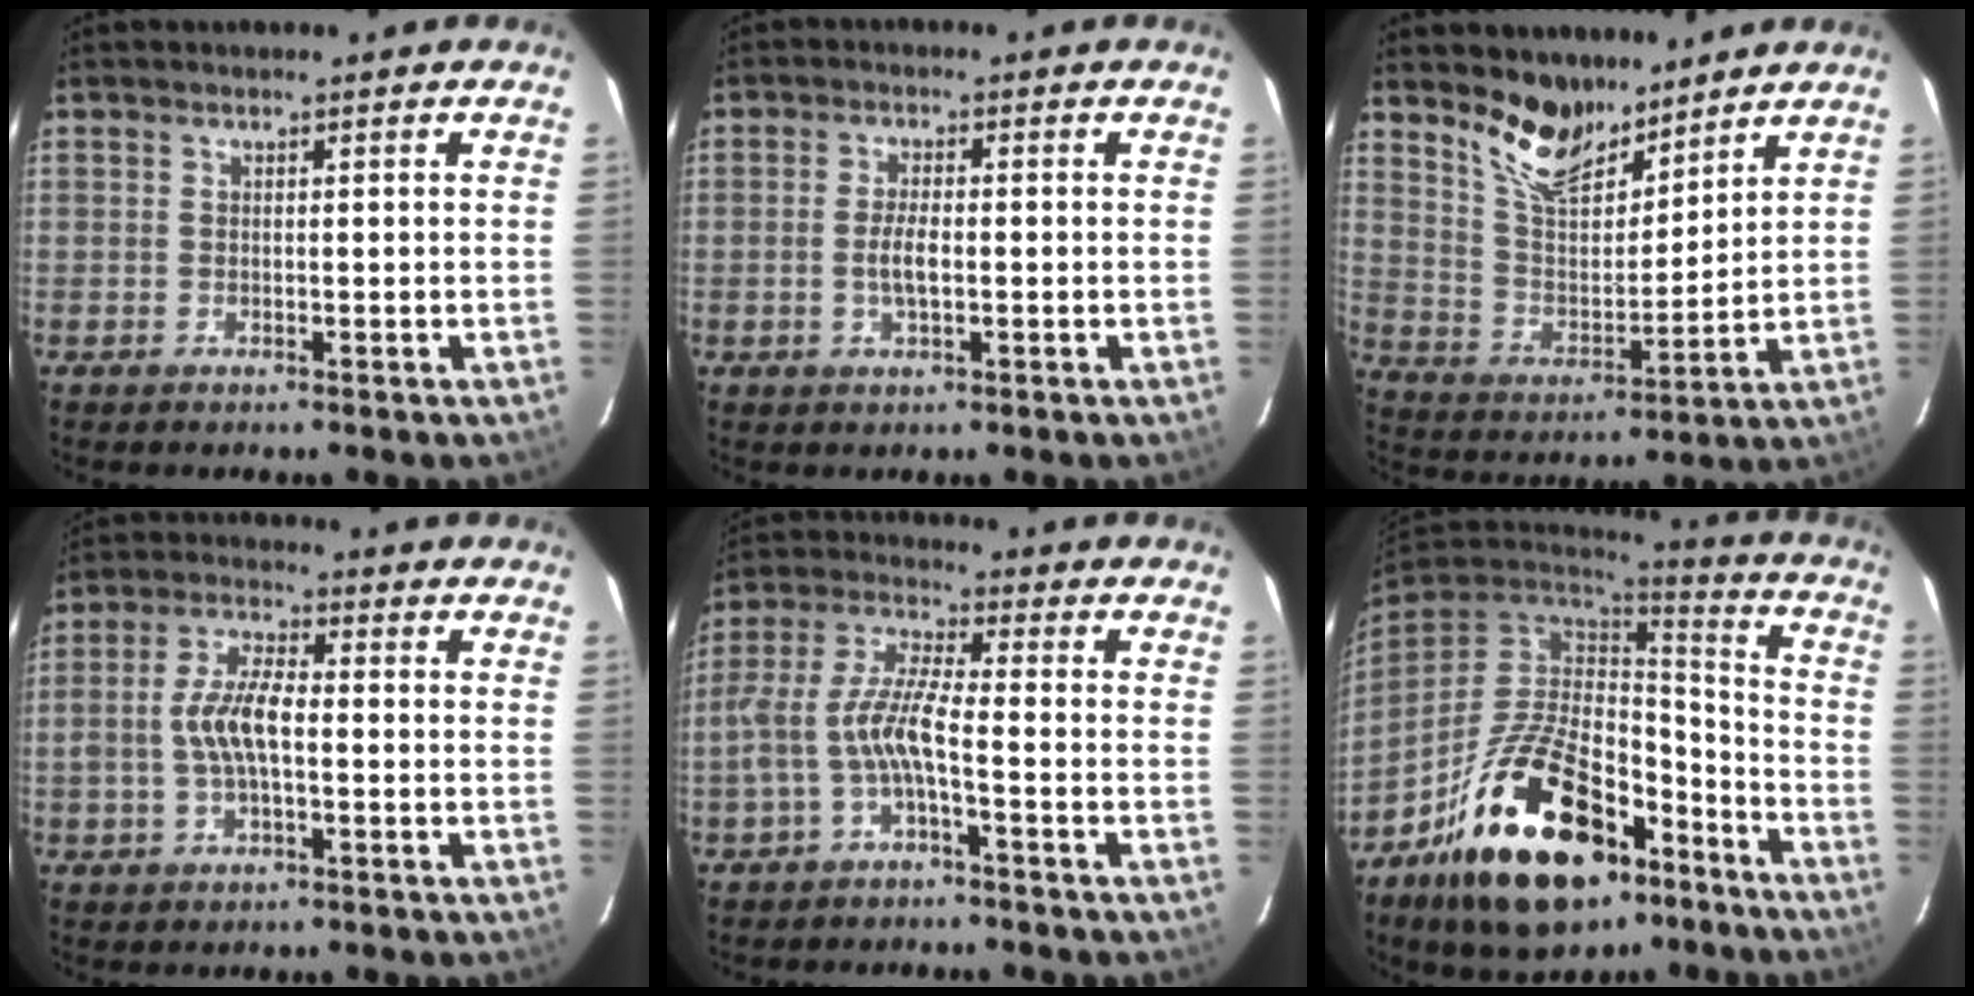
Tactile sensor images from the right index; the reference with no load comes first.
{"total": 1.7, "force": [-0.3, 0.7, 1.5], "torque": [-0.031, -0.002, -0.006]}
{"total": 11.5, "force": [9.3, 4.3, 5.1], "torque": [-0.102, -0.004, 0.179]}
{"total": 7.6, "force": [-1.1, 3.0, 6.8], "torque": [-0.139, 0.012, -0.020]}
{"total": 8.1, "force": [-3.1, 1.3, 7.4], "torque": [-0.174, 0.012, -0.058]}
{"total": 25.9, "force": [-14.4, 13.4, 16.9], "torque": [-0.324, 0.006, -0.219]}